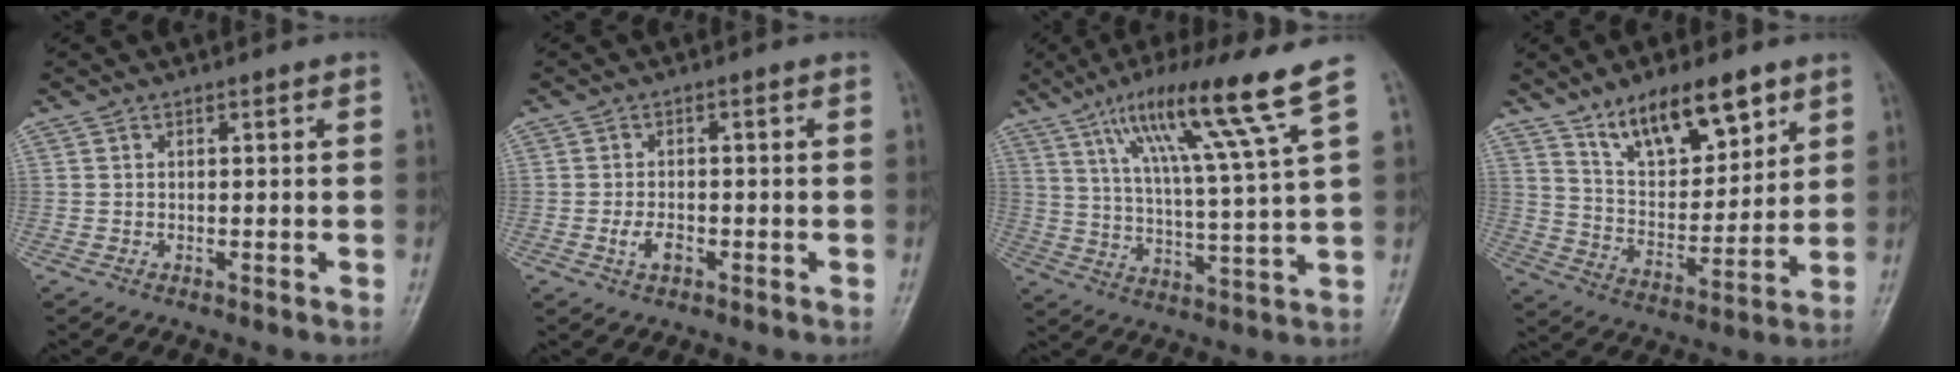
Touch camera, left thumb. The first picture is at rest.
{"total": 3.0, "force": [-1.2, 1.7, 2.2], "torque": [-0.043, 0.008, -0.021]}
{"total": 15.9, "force": [9.3, 0.1, 12.9], "torque": [-0.215, -0.035, 0.154]}
{"total": 14.8, "force": [9.5, 6.1, 9.6], "torque": [-0.122, -0.051, 0.174]}